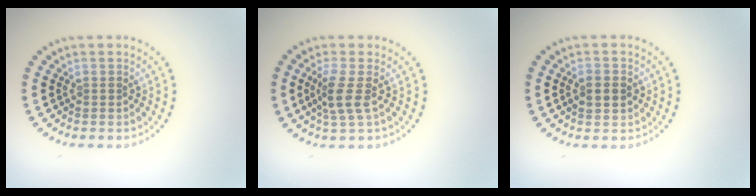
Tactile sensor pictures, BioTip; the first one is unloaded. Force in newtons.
{"total": 2.5, "press": 2.0, "slide": 1.6}
{"total": 1.8, "press": 1.8, "slide": 0.0}